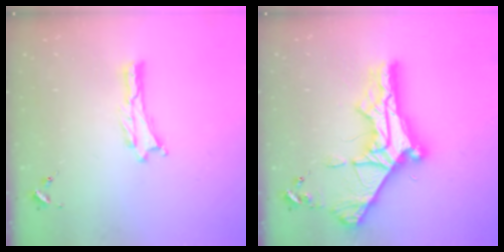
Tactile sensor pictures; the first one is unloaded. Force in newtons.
{"total": 10.8, "press": 10.7, "slide": 1.2}